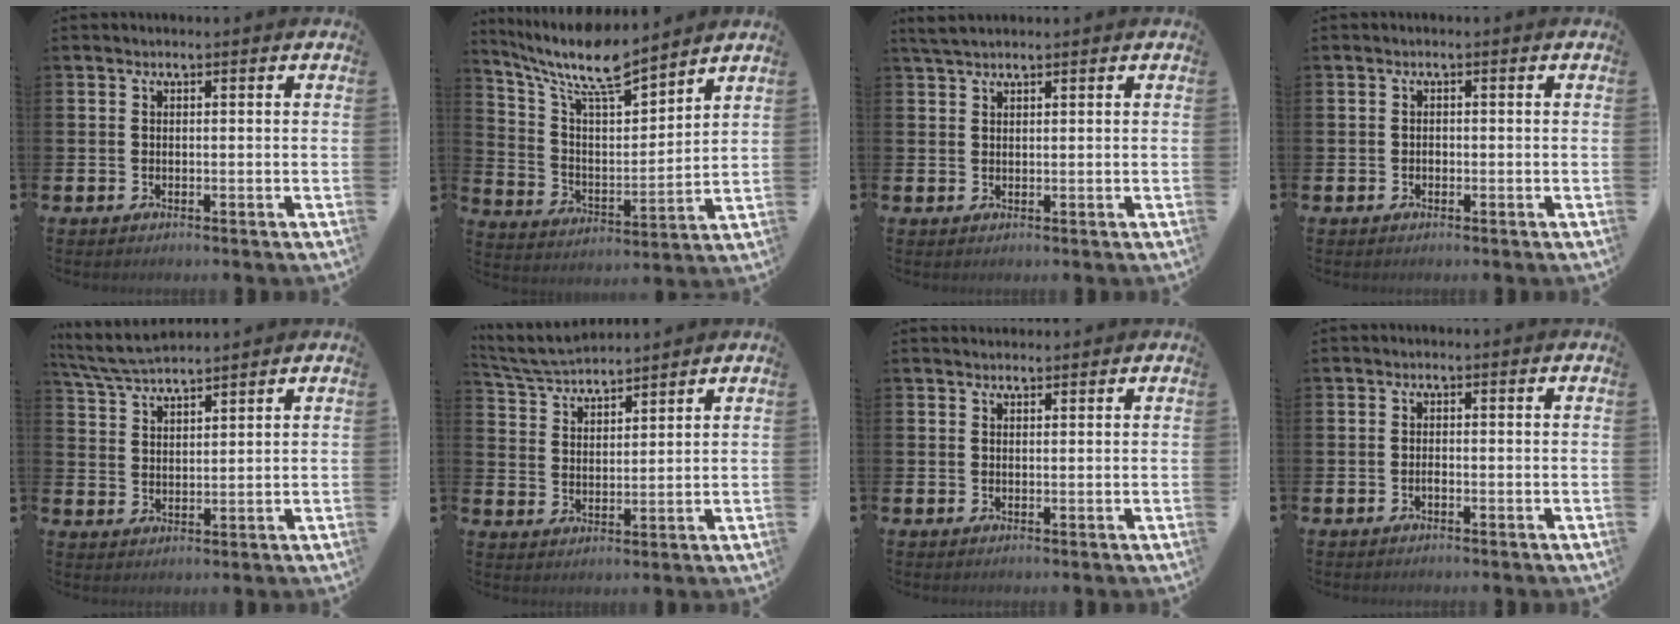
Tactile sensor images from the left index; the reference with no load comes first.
{"total": 10.2, "force": [8.8, 2.0, 4.7], "torque": [-0.131, -0.051, 0.154]}
{"total": 2.5, "force": [2.1, 0.7, 1.1], "torque": [-0.023, 0.002, 0.038]}
{"total": 0.6, "force": [-0.3, 0.5, 0.3], "torque": [-0.012, 0.006, -0.006]}
{"total": 5.3, "force": [5.1, 0.7, 1.4], "torque": [-0.051, -0.020, 0.093]}
{"total": 5.4, "force": [5.3, 0.7, 0.8], "torque": [-0.042, -0.024, 0.097]}
{"total": 1.1, "force": [1.1, 0.2, 0.1], "torque": [0.007, -0.001, 0.018]}
{"total": 0.7, "force": [-0.5, 0.2, 0.5], "torque": [-0.009, -0.003, -0.009]}